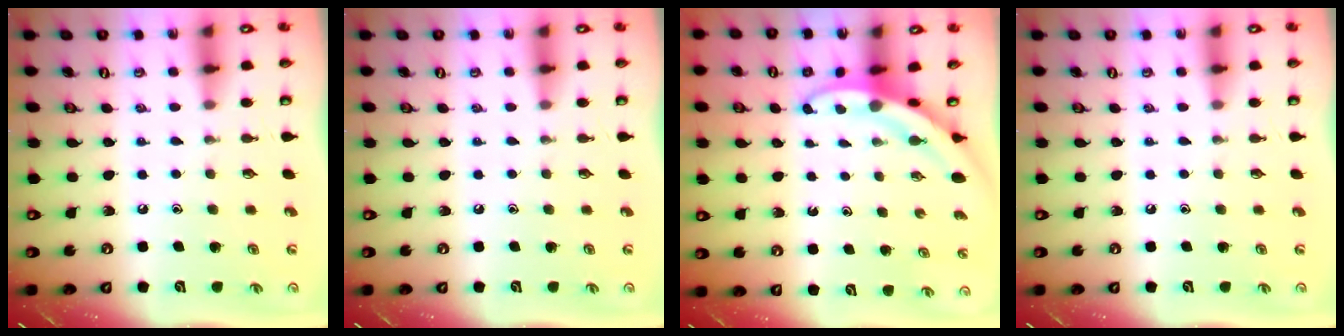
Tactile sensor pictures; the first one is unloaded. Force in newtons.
{"total": 0.0}
{"total": 3.2, "press": 3.1, "slide": 0.3}
{"total": 0.0}